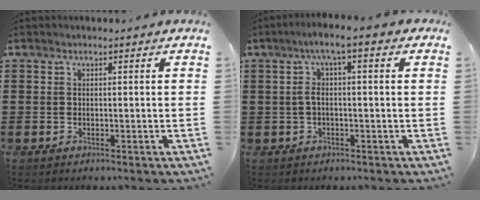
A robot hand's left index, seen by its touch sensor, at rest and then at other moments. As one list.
[{"total": 3.9, "force": [-0.4, 0.4, 3.9], "torque": [-0.085, 0.000, -0.016]}]